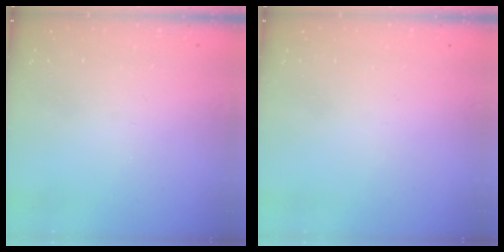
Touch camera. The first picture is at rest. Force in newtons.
{"total": 1.5, "press": 1.5, "slide": 0.1}